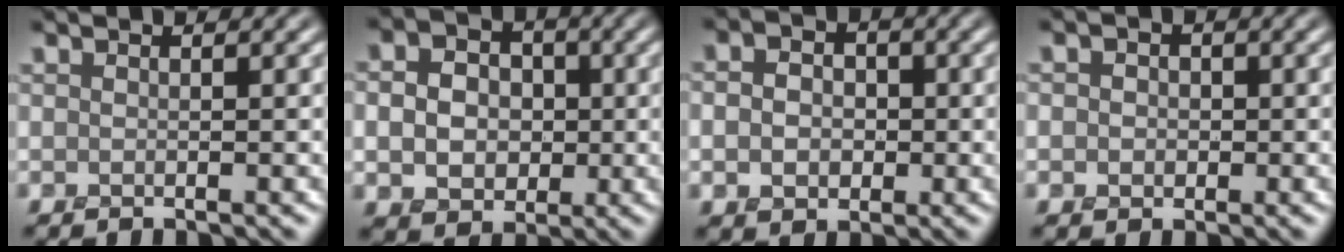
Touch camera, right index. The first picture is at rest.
{"total": 6.6, "force": [-0.1, 5.6, 3.5], "torque": [-0.059, 0.015, -0.016]}
{"total": 4.2, "force": [-0.4, 3.4, 2.4], "torque": [-0.040, -0.001, -0.019]}
{"total": 2.0, "force": [-0.3, 1.7, 0.9], "torque": [-0.013, -0.003, -0.012]}